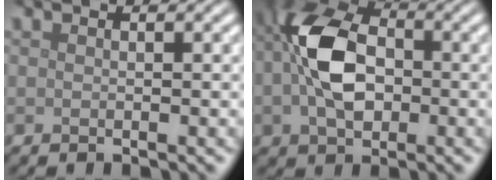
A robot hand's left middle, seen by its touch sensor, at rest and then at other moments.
{"total": 8.5, "force": [-0.3, 5.4, 6.6], "torque": [-0.140, 0.008, -0.017]}